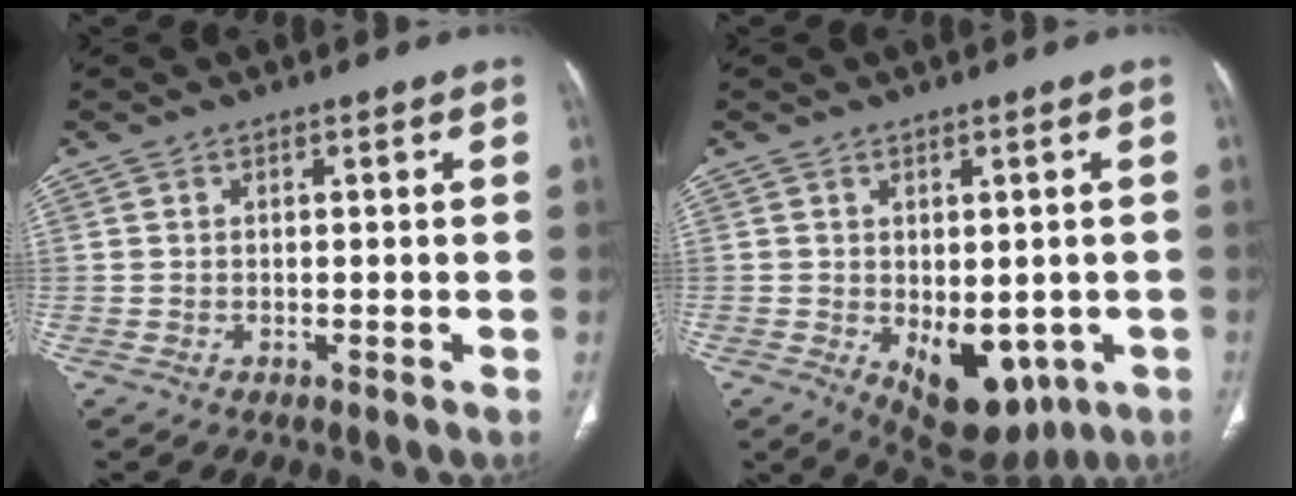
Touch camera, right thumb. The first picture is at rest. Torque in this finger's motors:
{"motor_torque": [1.92, 1.60, 1.45, -0.60, 0.26]}